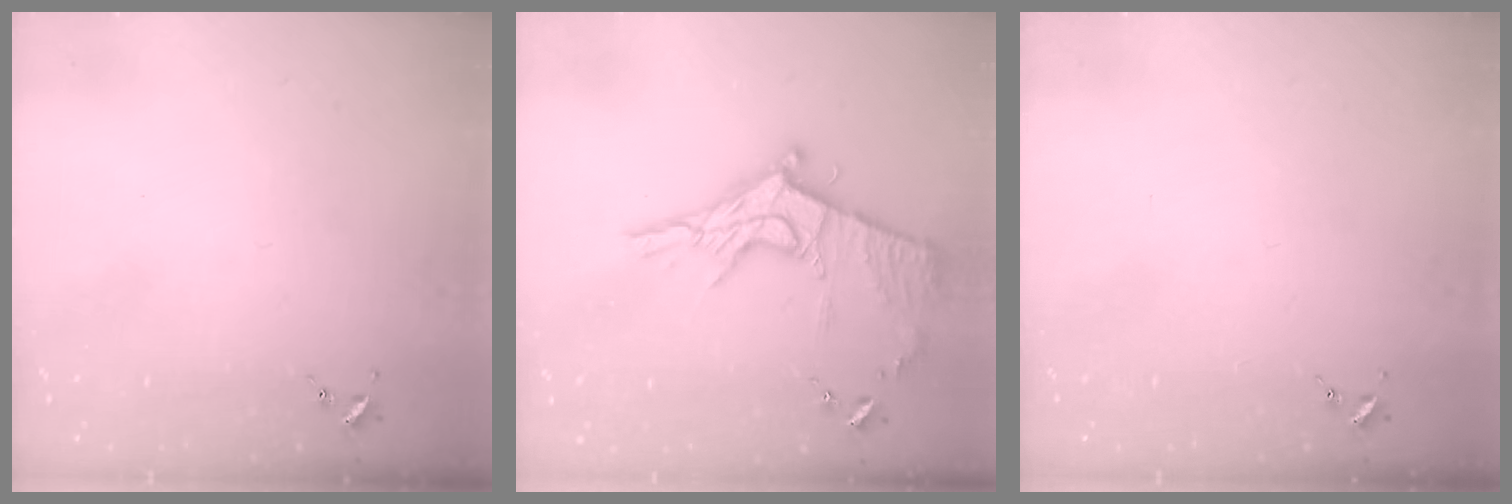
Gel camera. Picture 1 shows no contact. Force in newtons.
{"total": 16.9, "press": 16.8, "slide": 1.4}
{"total": 0.0}